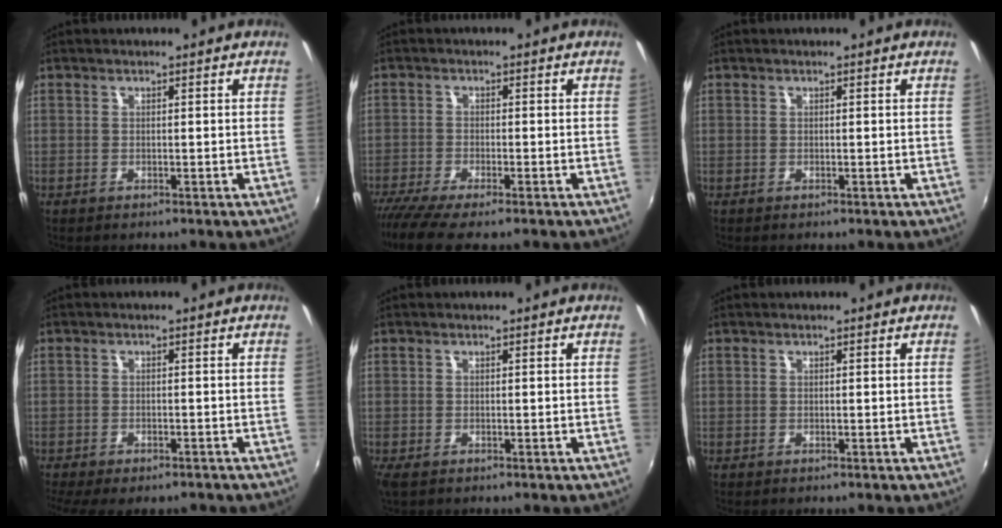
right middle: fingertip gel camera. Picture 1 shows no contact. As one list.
[{"total": 7.1, "force": [-5.7, 0.7, 4.2], "torque": [-0.103, -0.035, -0.102]}, {"total": 0.0}, {"total": 7.2, "force": [-5.6, 2.2, 3.8], "torque": [-0.092, -0.031, -0.089]}, {"total": 1.0, "force": [-0.4, 0.5, 0.8], "torque": [-0.017, -0.006, -0.008]}, {"total": 0.0}]